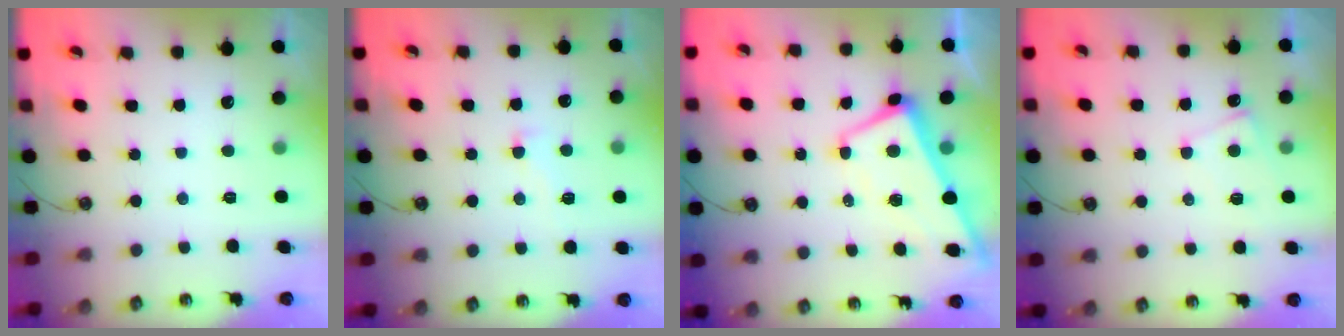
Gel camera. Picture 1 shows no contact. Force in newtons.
{"total": 1.8, "press": 1.4, "slide": 1.1}
{"total": 1.1, "press": 0.7, "slide": 0.8}
{"total": 4.0, "press": 4.0, "slide": 0.4}